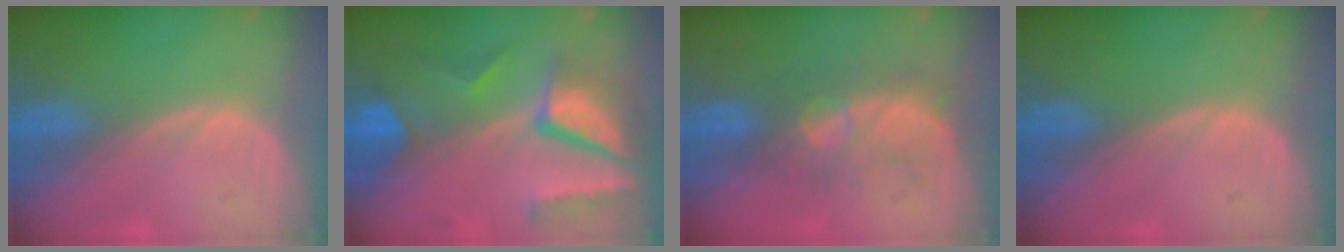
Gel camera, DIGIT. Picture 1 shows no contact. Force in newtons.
{"total": 10.4, "press": 8.8, "slide": 5.5}
{"total": 8.6, "press": 7.6, "slide": 4.0}
{"total": 0.0}